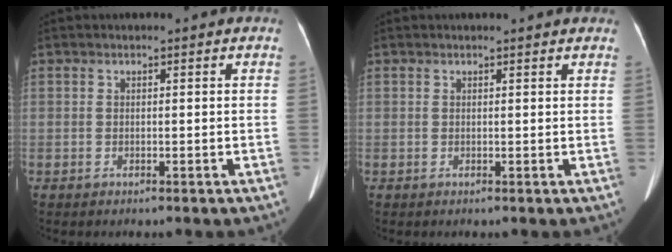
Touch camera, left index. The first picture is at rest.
{"total": 2.3, "force": [2.2, 0.3, 0.7], "torque": [-0.013, 0.008, 0.020]}